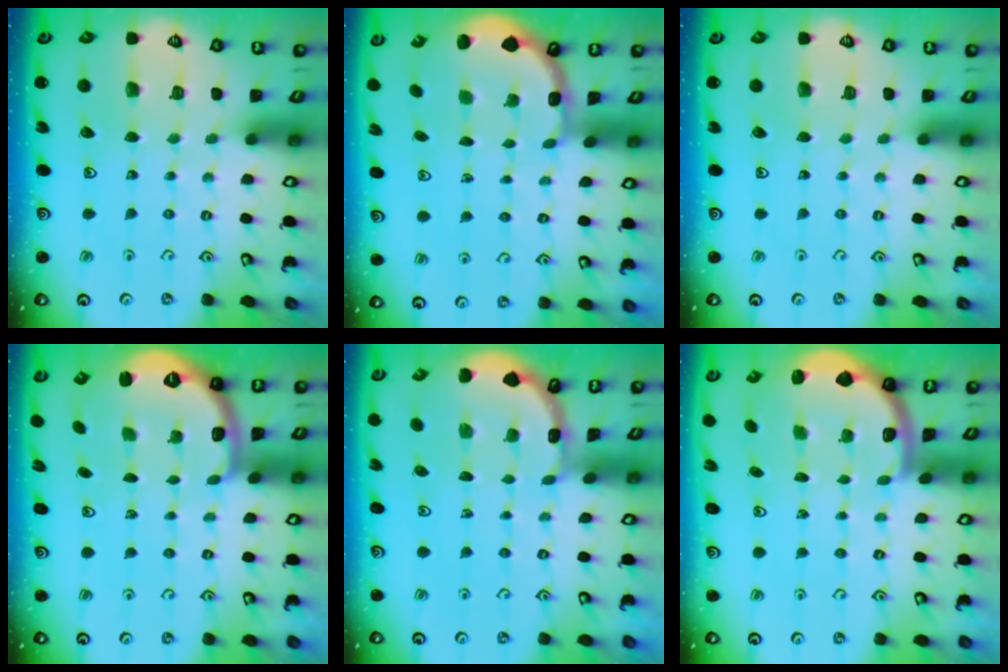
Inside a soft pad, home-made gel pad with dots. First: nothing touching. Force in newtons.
{"total": 2.7, "press": 2.1, "slide": 1.7}
{"total": 0.0}
{"total": 2.5, "press": 1.9, "slide": 1.6}
{"total": 1.7, "press": 1.7, "slide": 0.1}
{"total": 2.0, "press": 2.0, "slide": 0.5}